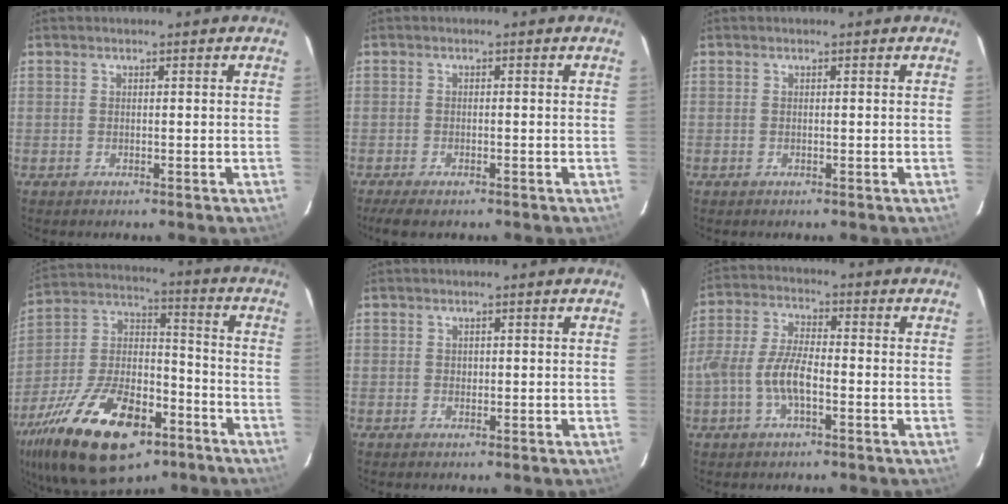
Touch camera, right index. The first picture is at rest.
{"total": 4.3, "force": [-3.3, 1.2, 2.6], "torque": [-0.063, -0.015, -0.056]}
{"total": 0.0}
{"total": 26.8, "force": [-14.8, 12.7, 18.4], "torque": [-0.365, -0.008, -0.242]}
{"total": 0.6, "force": [0.1, 0.6, 0.1], "torque": [0.002, 0.003, 0.002]}
{"total": 8.2, "force": [-2.7, 3.1, 7.1], "torque": [-0.153, 0.007, -0.052]}